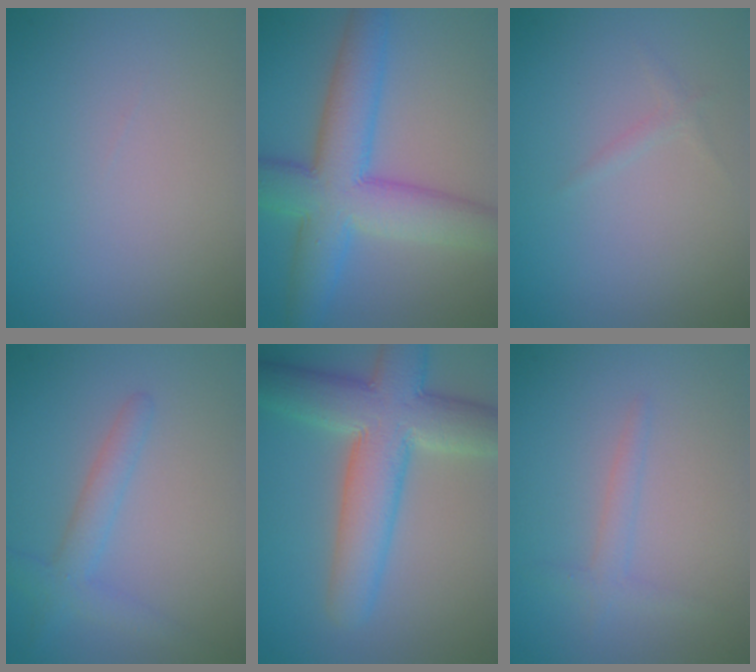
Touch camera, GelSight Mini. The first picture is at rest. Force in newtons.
{"total": 9.3, "press": 9.3, "slide": 0.1}
{"total": 0.7, "press": 0.7, "slide": 0.1}
{"total": 2.8, "press": 2.8, "slide": 0.3}
{"total": 9.3, "press": 9.3, "slide": 0.5}
{"total": 1.6, "press": 1.6, "slide": 0.1}